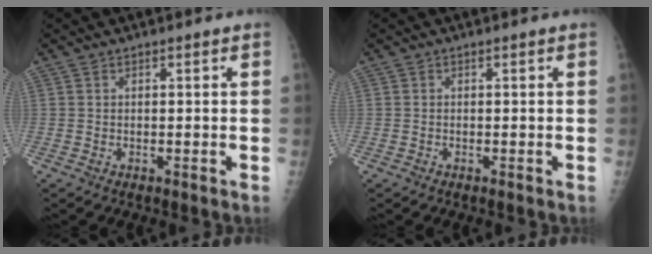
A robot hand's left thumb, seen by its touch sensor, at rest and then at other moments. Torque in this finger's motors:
{"motor_torque": [0.00, 0.00, 0.00, 0.00, 0.00]}